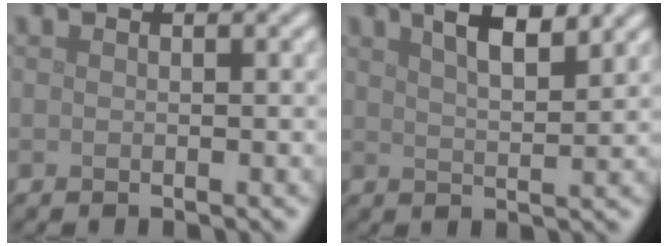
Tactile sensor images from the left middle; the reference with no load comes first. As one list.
[{"total": 4.4, "force": [2.8, 1.2, 3.2], "torque": [-0.045, 0.013, 0.042]}]